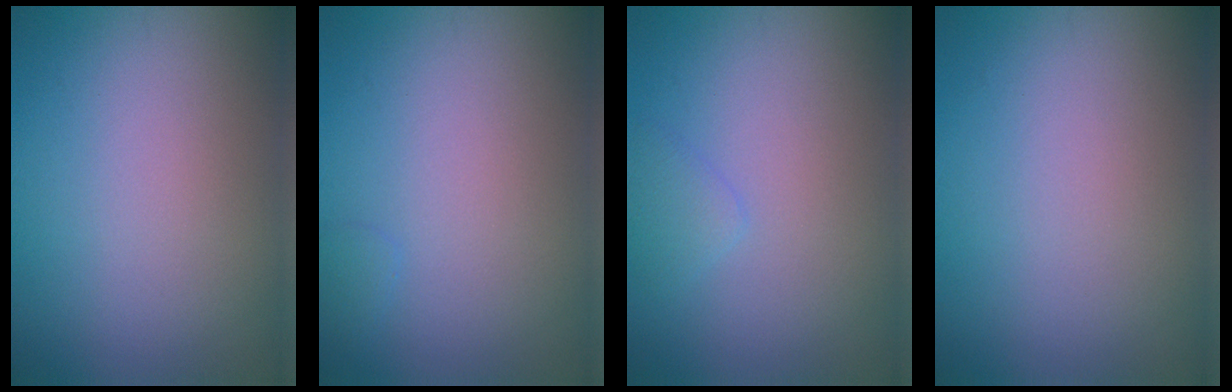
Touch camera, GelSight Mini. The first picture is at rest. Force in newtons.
{"total": 0.6, "press": 0.6, "slide": 0.1}
{"total": 1.2, "press": 1.1, "slide": 0.1}
{"total": 0.0}